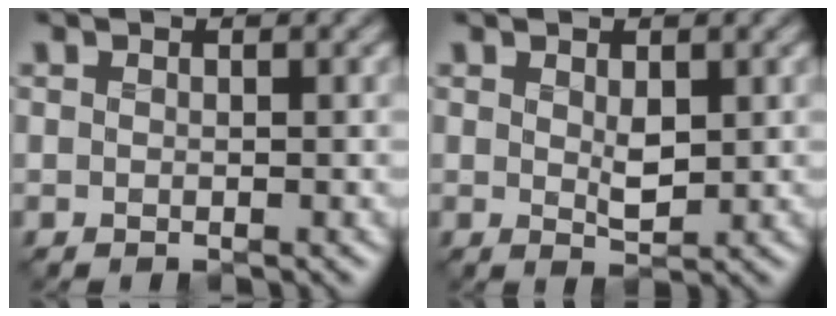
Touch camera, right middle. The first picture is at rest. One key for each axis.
{"total": 1.8, "fx": 0.3, "fy": 0.8, "fz": 1.6, "tx": -0.032, "ty": -0.005, "tz": 0.008}